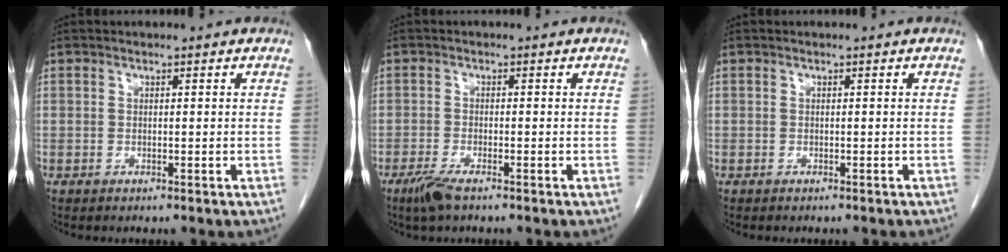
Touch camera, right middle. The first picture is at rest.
{"total": 3.3, "force": [-2.2, 0.5, 2.3], "torque": [-0.053, -0.007, -0.045]}
{"total": 1.0, "force": [-0.9, 0.2, 0.4], "torque": [-0.005, -0.001, -0.012]}